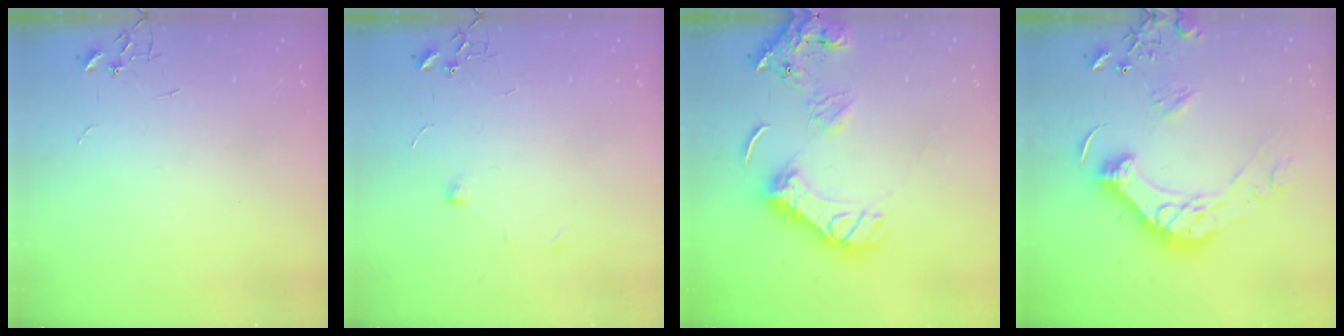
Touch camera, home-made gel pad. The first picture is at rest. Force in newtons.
{"total": 4.9, "press": 4.8, "slide": 1.1}
{"total": 16.6, "press": 16.5, "slide": 1.8}
{"total": 18.7, "press": 18.5, "slide": 2.6}